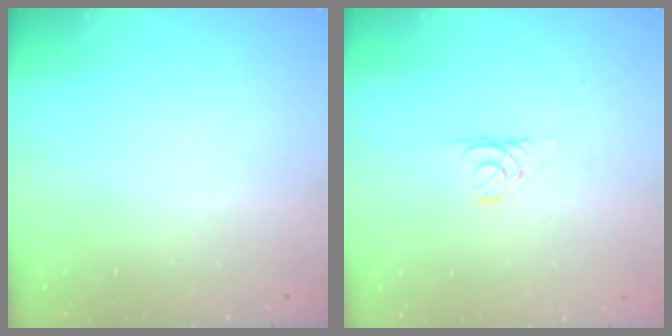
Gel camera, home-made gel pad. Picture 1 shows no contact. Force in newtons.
{"total": 1.1, "press": 1.1, "slide": 0.1}